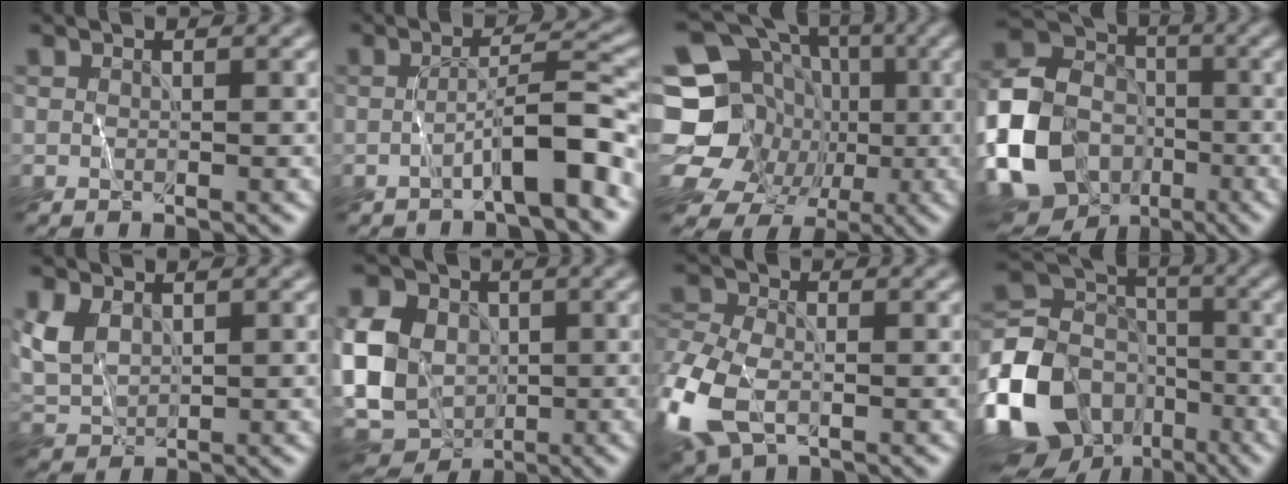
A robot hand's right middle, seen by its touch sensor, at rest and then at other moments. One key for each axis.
{"total": 4.8, "fx": -2.4, "fy": 0.6, "fz": 4.1, "tx": -0.063, "ty": 0.021, "tz": -0.044}
{"total": 20.2, "fx": -3.2, "fy": 18.7, "fz": 7.0, "tx": -0.181, "ty": -0.003, "tz": -0.084}
{"total": 12.0, "fx": -4.1, "fy": 9.5, "fz": 6.2, "tx": -0.136, "ty": -0.018, "tz": -0.088}
{"total": 3.7, "fx": 1.2, "fy": 2.5, "fz": 2.4, "tx": -0.068, "ty": -0.001, "tz": 0.028}
{"total": 10.6, "fx": -0.4, "fy": 8.1, "fz": 6.9, "tx": -0.152, "ty": -0.003, "tz": -0.015}
{"total": 8.6, "fx": -3.2, "fy": 5.3, "fz": 6.0, "tx": -0.157, "ty": -0.009, "tz": -0.067}
{"total": 14.1, "fx": -6.3, "fy": 10.7, "fz": 6.7, "tx": -0.171, "ty": -0.011, "tz": -0.127}